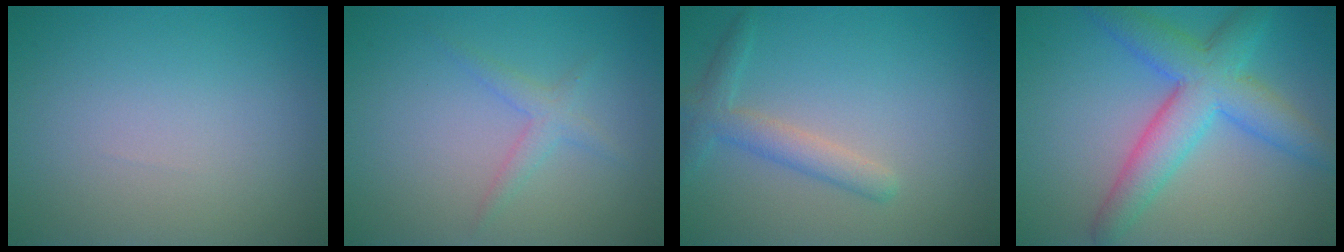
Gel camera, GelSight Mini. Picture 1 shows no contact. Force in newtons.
{"total": 1.7, "press": 1.7, "slide": 0.1}
{"total": 2.6, "press": 2.6, "slide": 0.1}
{"total": 6.7, "press": 6.7, "slide": 0.1}